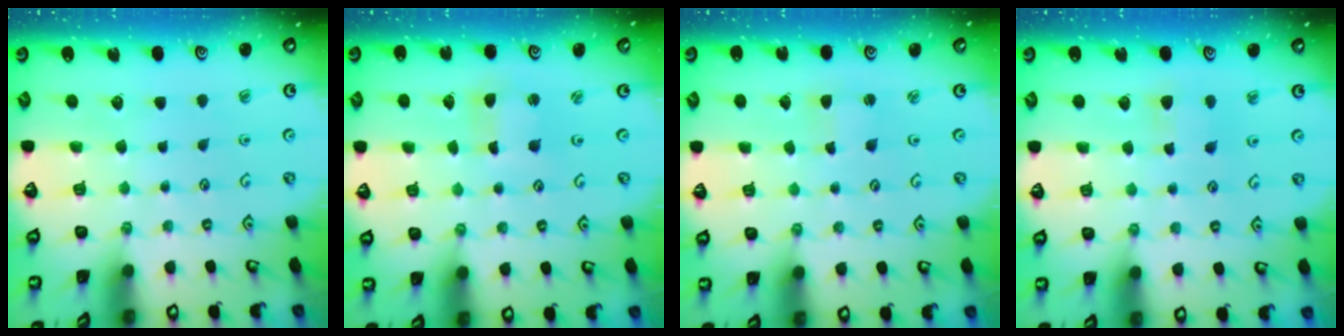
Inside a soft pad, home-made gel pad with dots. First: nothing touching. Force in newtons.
{"total": 1.4, "press": 1.3, "slide": 0.3}
{"total": 1.9, "press": 1.9, "slide": 0.2}
{"total": 5.9, "press": 5.9, "slide": 0.8}